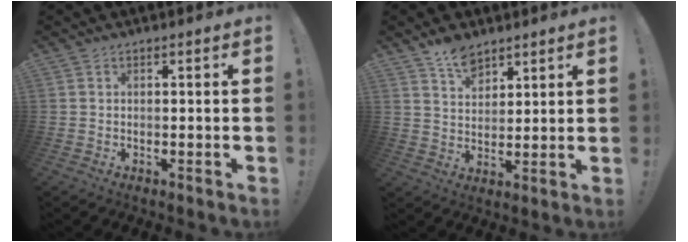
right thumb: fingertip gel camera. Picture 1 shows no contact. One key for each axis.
{"total": 7.9, "fx": 6.2, "fy": 3.8, "fz": 3.0, "tx": -0.041, "ty": -0.038, "tz": 0.115}